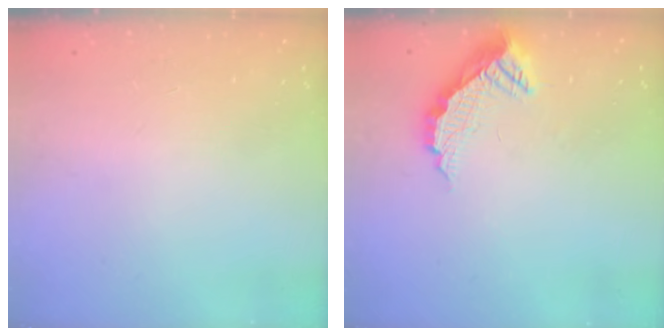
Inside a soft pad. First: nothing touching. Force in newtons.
{"total": 9.2, "press": 9.1, "slide": 0.7}